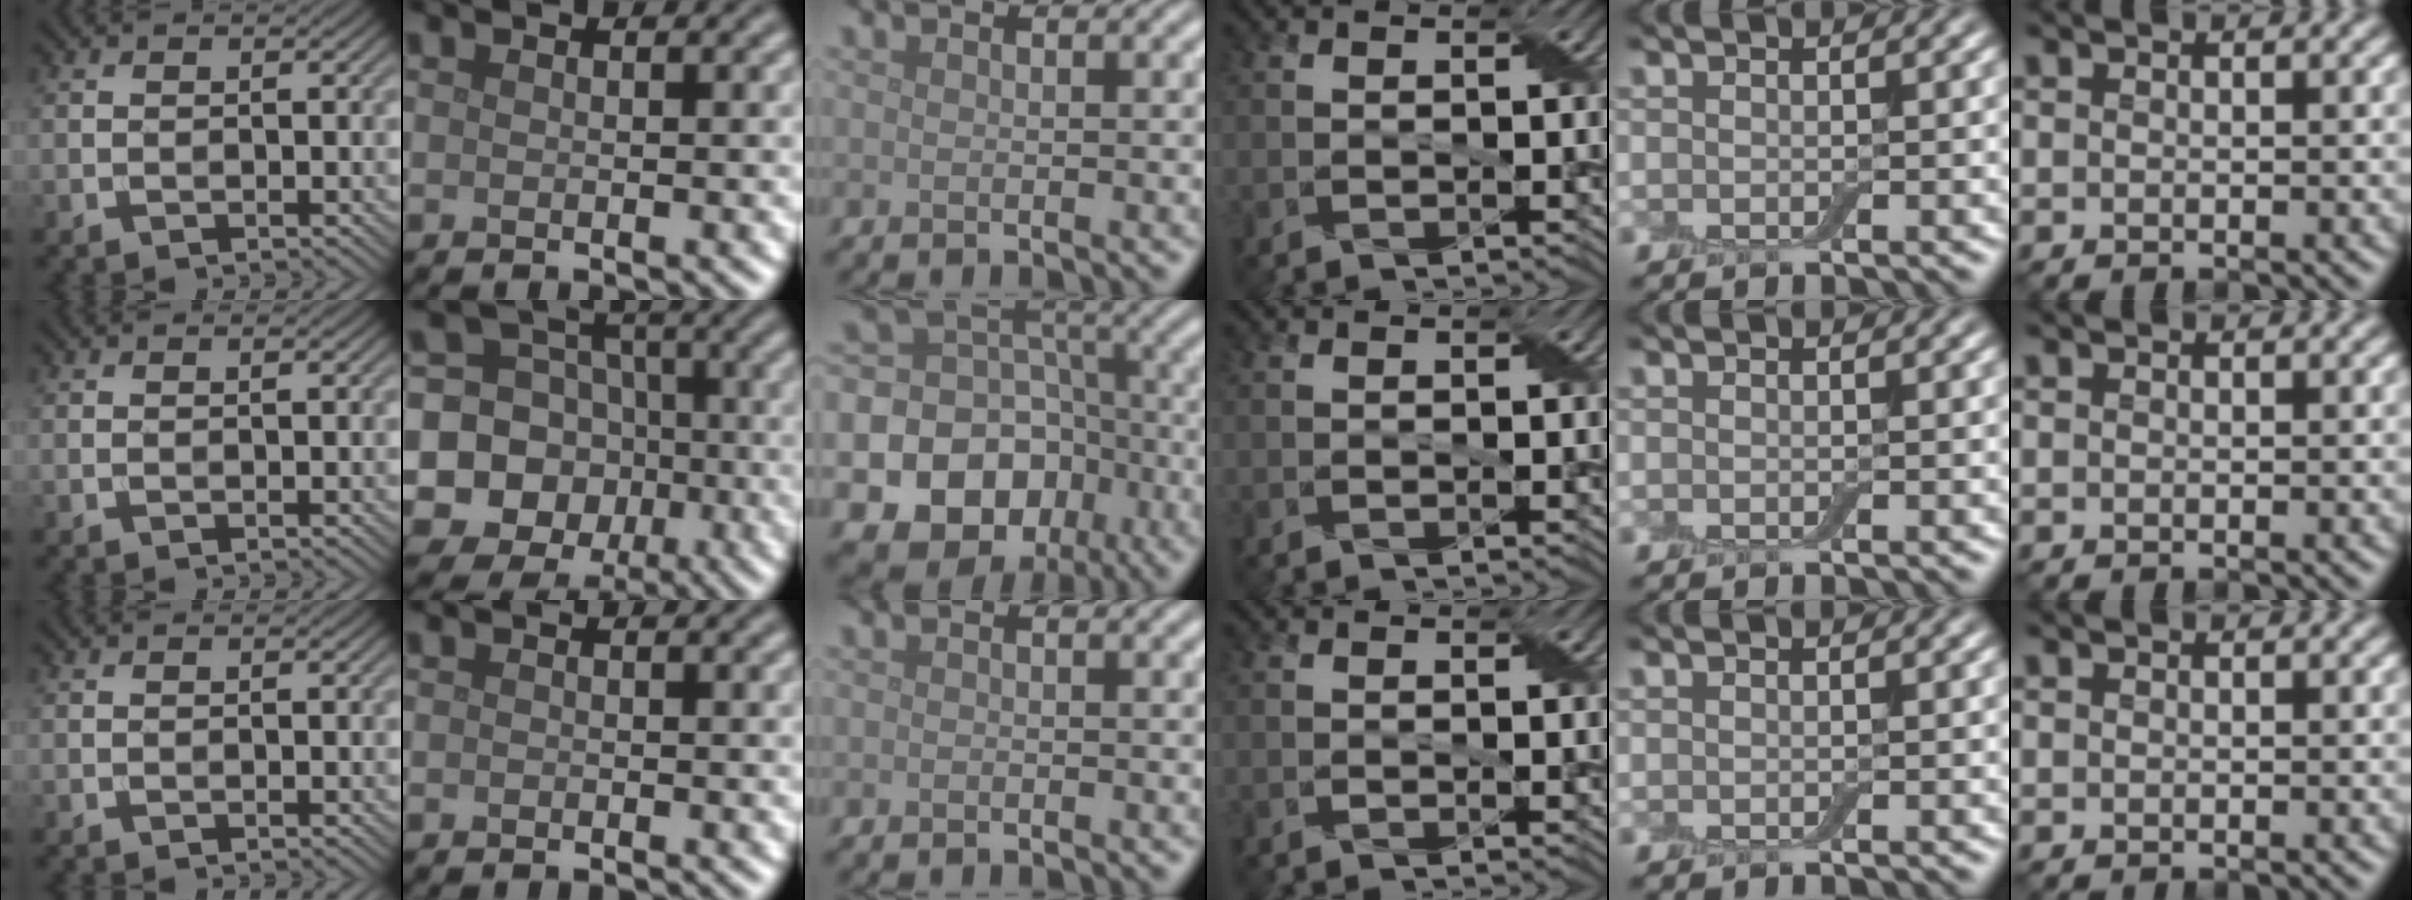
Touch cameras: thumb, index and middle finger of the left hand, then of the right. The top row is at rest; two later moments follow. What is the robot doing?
{"motion": "fold", "object": "cloth"}